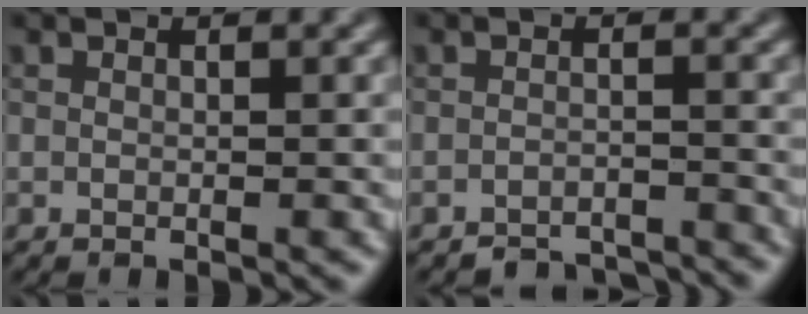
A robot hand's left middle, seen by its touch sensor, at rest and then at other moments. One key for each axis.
{"total": 3.3, "fx": -3.2, "fy": 0.5, "fz": 0.4, "tx": -0.003, "ty": -0.001, "tz": -0.051}